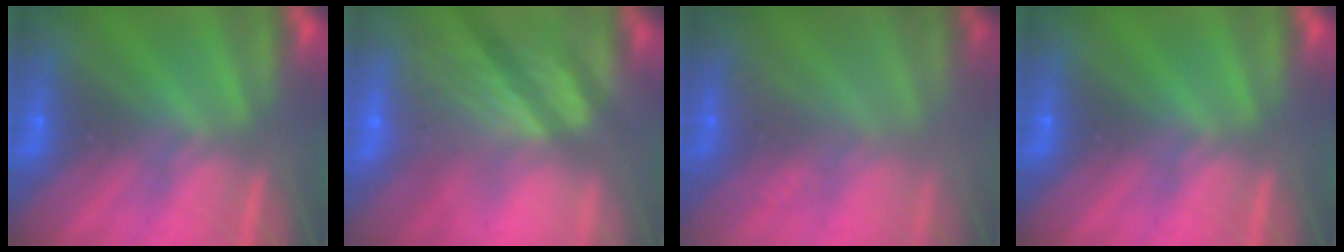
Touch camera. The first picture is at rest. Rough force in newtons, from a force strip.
{"total": 7.8}
{"total": 2.4}
{"total": 0.0}